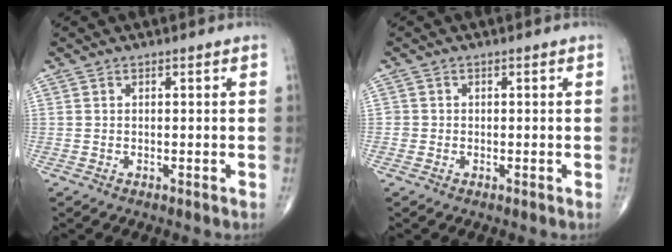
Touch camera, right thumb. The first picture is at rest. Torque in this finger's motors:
{"motor_torque": [0.13, 0.02, 0.19, 0.12, -0.02]}